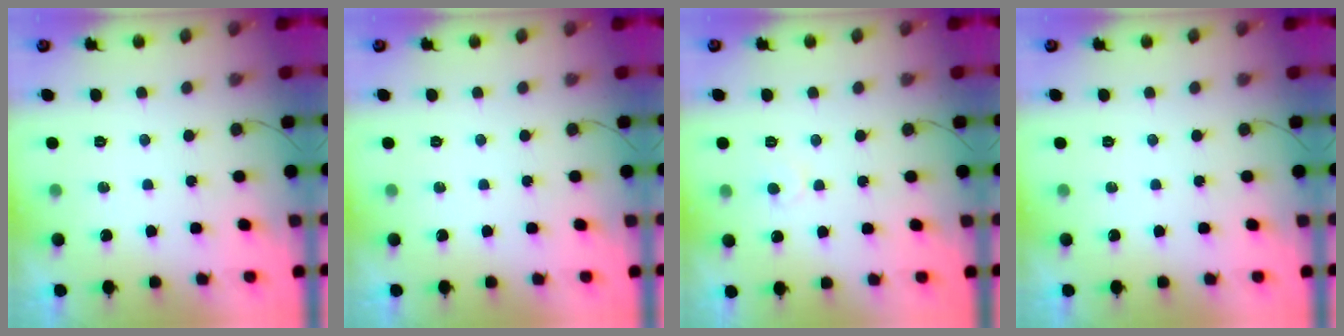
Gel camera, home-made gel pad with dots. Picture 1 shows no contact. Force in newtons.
{"total": 0.0}
{"total": 4.7, "press": 4.6, "slide": 0.4}
{"total": 0.0}